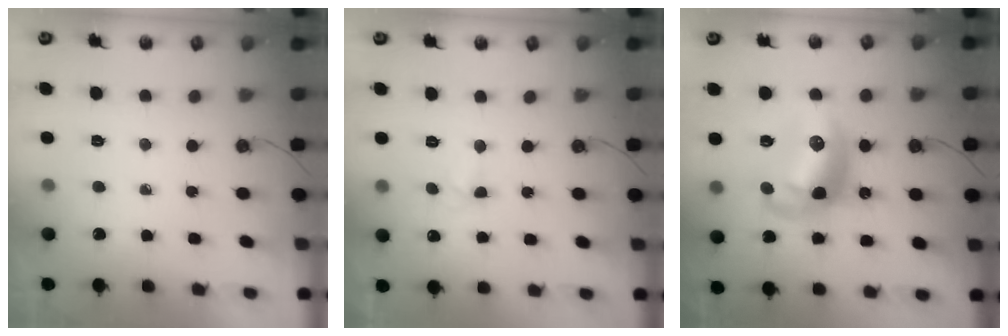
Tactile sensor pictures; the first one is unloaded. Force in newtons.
{"total": 3.9, "press": 3.9, "slide": 0.5}
{"total": 13.5, "press": 13.5, "slide": 1.2}